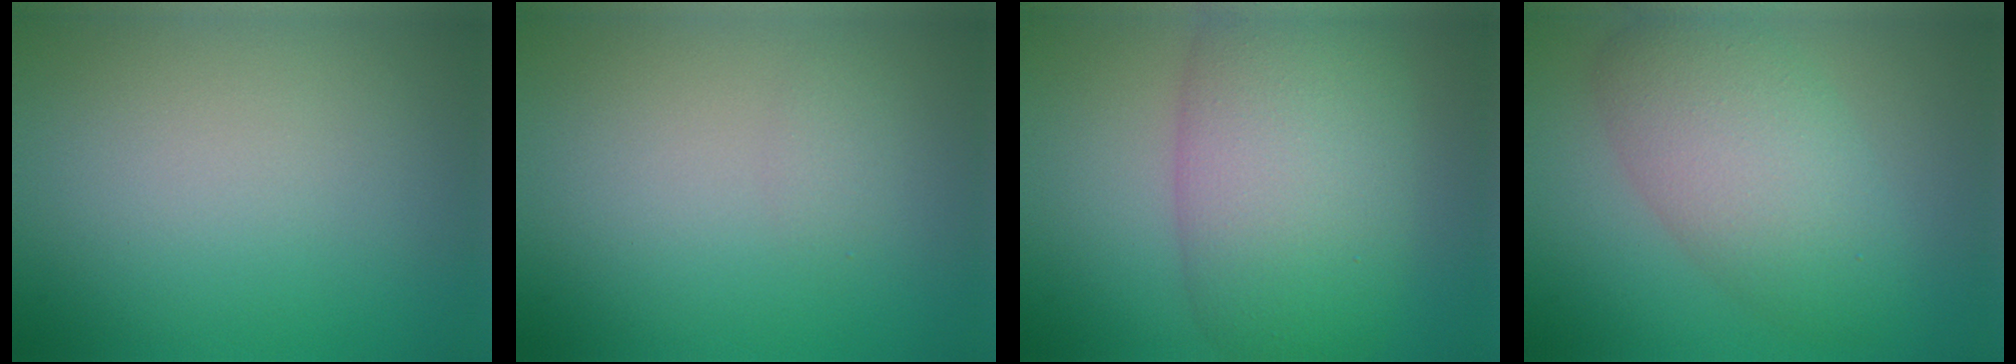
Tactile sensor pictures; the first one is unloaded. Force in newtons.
{"total": 0.9, "press": 0.9, "slide": 0.0}
{"total": 9.8, "press": 9.8, "slide": 0.7}
{"total": 6.6, "press": 6.6, "slide": 0.3}